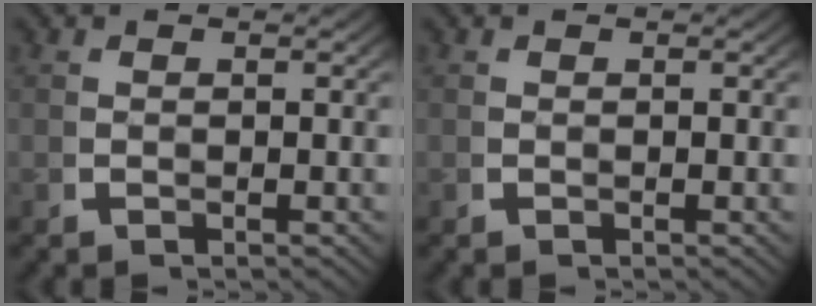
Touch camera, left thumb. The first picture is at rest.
{"total": 0.0}